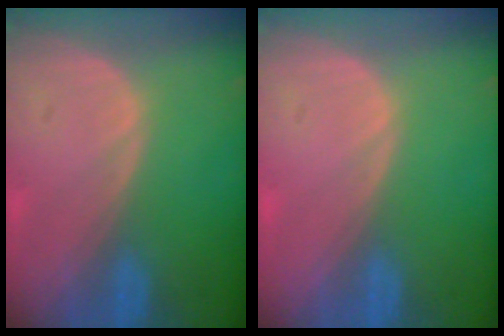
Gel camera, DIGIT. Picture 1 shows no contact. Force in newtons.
{"total": 0.0}